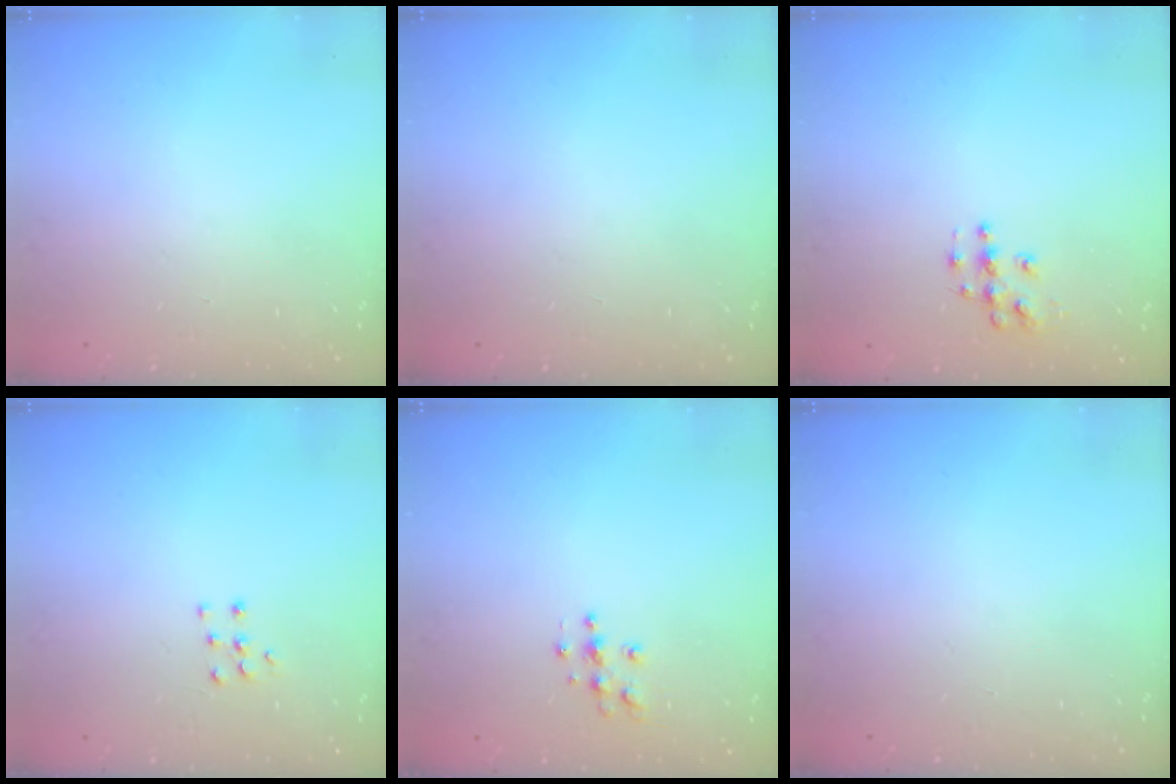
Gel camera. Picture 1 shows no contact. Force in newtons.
{"total": 0.0}
{"total": 4.8, "press": 4.8, "slide": 0.3}
{"total": 4.6, "press": 4.5, "slide": 0.5}
{"total": 5.1, "press": 5.1, "slide": 0.3}
{"total": 0.0}